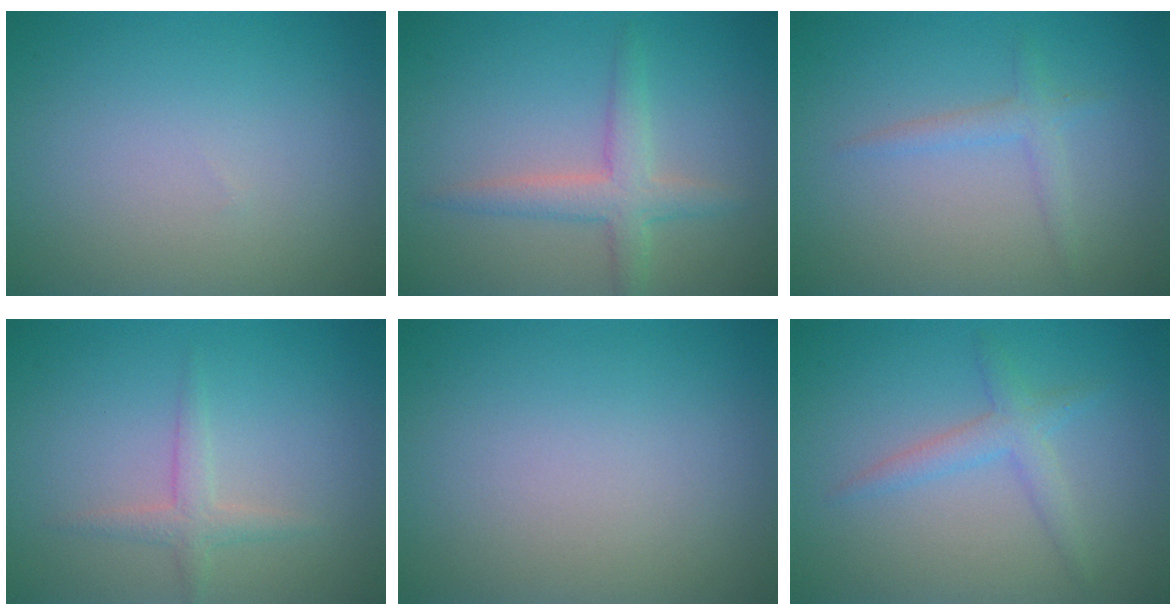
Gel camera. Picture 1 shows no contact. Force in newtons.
{"total": 3.0, "press": 3.0, "slide": 0.1}
{"total": 1.5, "press": 1.5, "slide": 0.1}
{"total": 1.7, "press": 1.7, "slide": 0.0}
{"total": 0.0}
{"total": 2.2, "press": 2.2, "slide": 0.2}